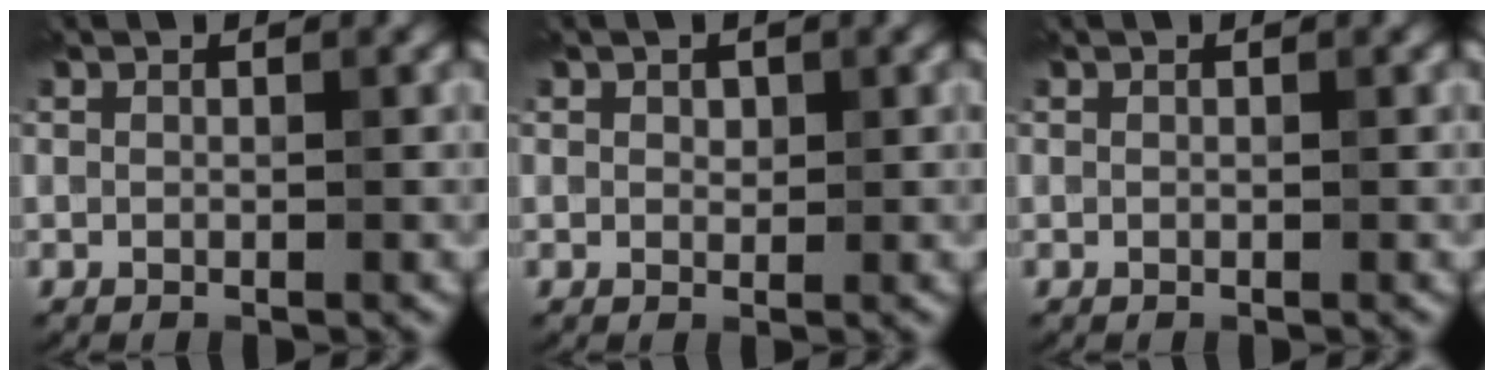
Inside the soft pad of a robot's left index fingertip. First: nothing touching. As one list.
[{"total": 0.8, "force": [0.5, 0.5, 0.4], "torque": [-0.007, -0.002, 0.009]}, {"total": 0.0}]